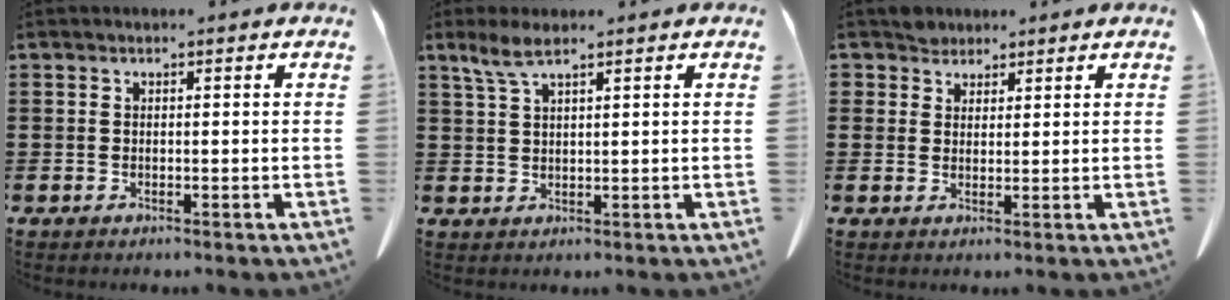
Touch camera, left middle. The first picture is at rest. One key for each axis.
{"total": 3.8, "fx": 2.4, "fy": 0.8, "fz": 2.8, "tx": -0.060, "ty": 0.002, "tz": 0.044}
{"total": 2.6, "fx": 2.3, "fy": 1.2, "fz": -0.1, "tx": -0.006, "ty": 0.005, "tz": 0.047}